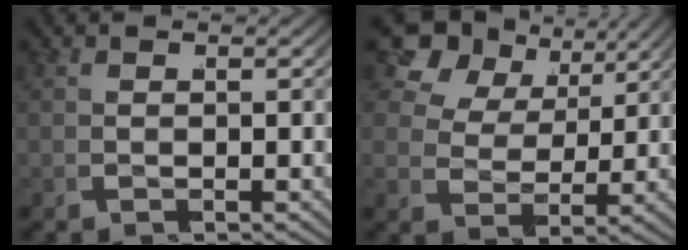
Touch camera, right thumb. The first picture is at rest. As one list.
[{"total": 5.9, "force": [3.0, 4.0, 3.1], "torque": [-0.072, 0.009, 0.038]}]